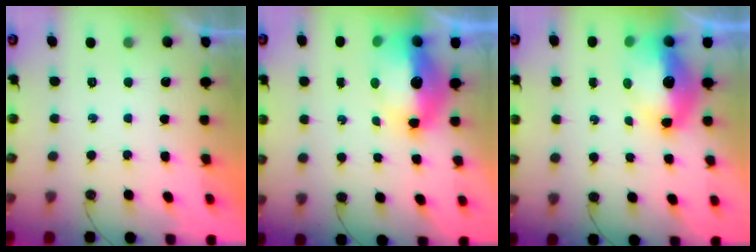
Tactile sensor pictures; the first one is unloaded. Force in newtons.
{"total": 14.9, "press": 14.8, "slide": 1.8}
{"total": 11.6, "press": 11.6, "slide": 1.3}